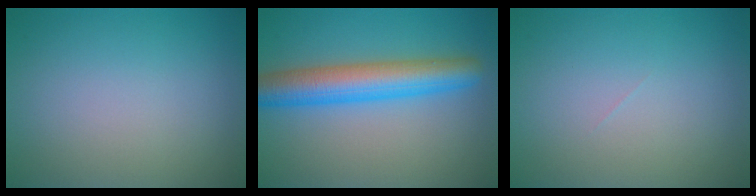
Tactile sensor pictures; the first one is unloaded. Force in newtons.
{"total": 6.6, "press": 6.6, "slide": 0.1}
{"total": 0.0}